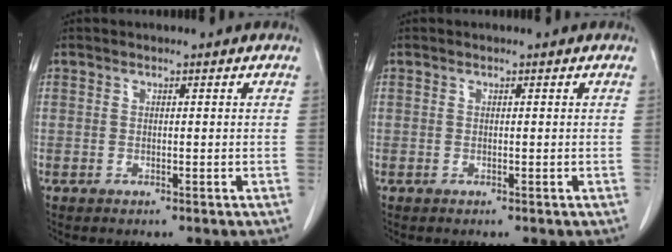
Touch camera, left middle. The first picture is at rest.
{"total": 0.0}